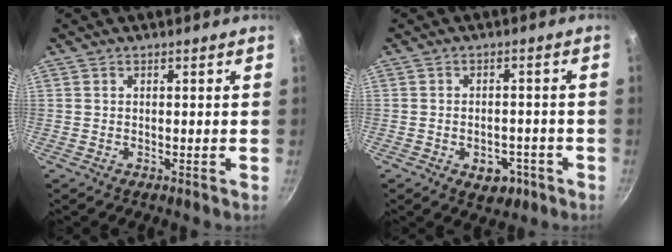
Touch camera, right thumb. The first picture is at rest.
{"total": 5.7, "force": [-2.6, 3.8, 3.4], "torque": [-0.027, 0.016, -0.026]}